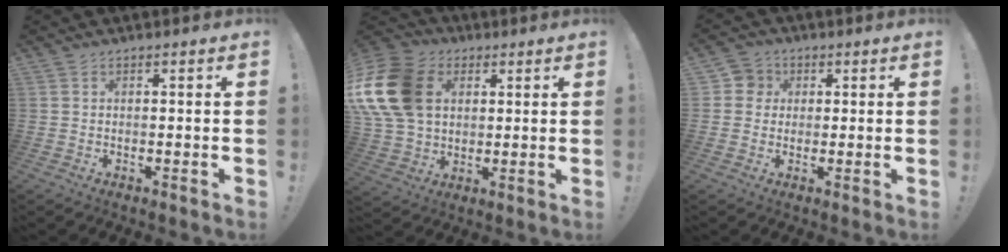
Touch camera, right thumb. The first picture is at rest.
{"total": 20.9, "force": [5.1, 15.6, 12.9], "torque": [-0.243, -0.009, 0.100]}
{"total": 4.6, "force": [0.7, 4.4, 1.0], "torque": [-0.009, 0.000, 0.012]}